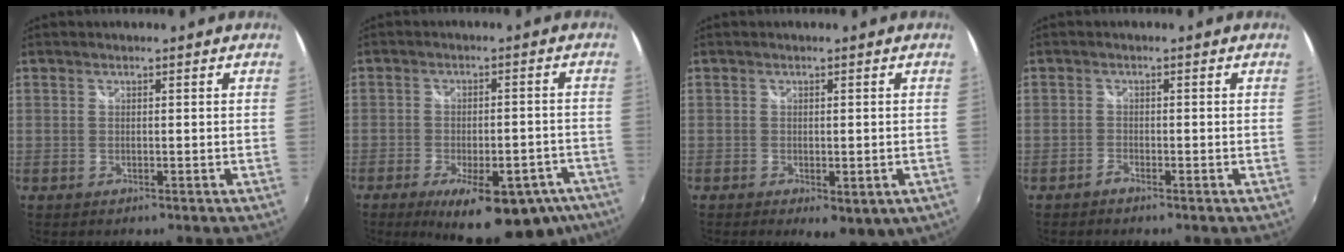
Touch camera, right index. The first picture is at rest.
{"total": 19.9, "force": [-13.2, 7.6, 12.8], "torque": [-0.201, -0.023, -0.165]}
{"total": 6.4, "force": [-2.9, 2.8, 5.0], "torque": [-0.078, -0.030, -0.034]}
{"total": 1.1, "force": [-1.0, 0.3, 0.3], "torque": [-0.011, 0.000, -0.024]}